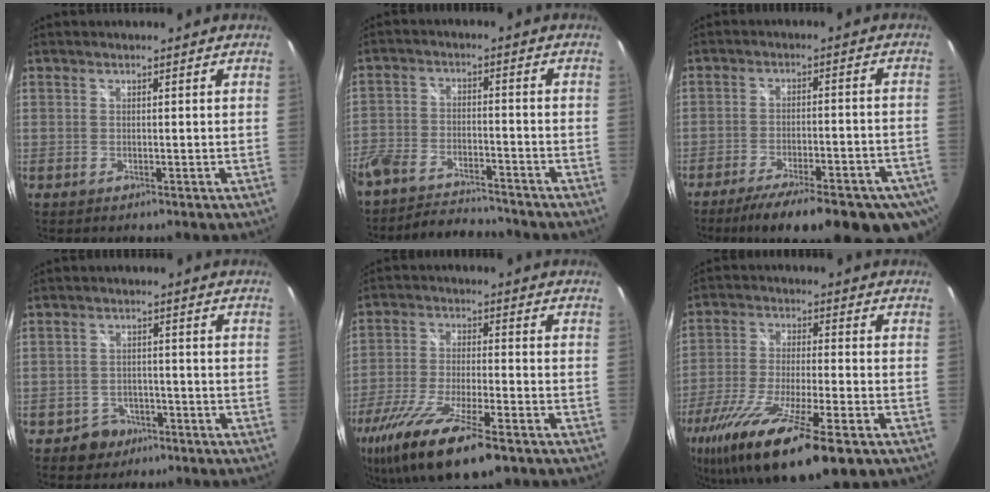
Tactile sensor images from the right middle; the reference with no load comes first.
{"total": 12.9, "force": [-11.1, 4.4, 4.8], "torque": [-0.133, -0.014, -0.189]}
{"total": 21.7, "force": [-15.7, 6.1, 13.7], "torque": [-0.224, -0.051, -0.205]}
{"total": 4.5, "force": [-2.8, 3.6, 0.4], "torque": [-0.023, 0.011, -0.037]}
{"total": 17.9, "force": [-11.7, 4.1, 13.0], "torque": [-0.264, -0.062, -0.211]}
{"total": 21.2, "force": [-12.9, 4.2, 16.3], "torque": [-0.315, -0.069, -0.224]}